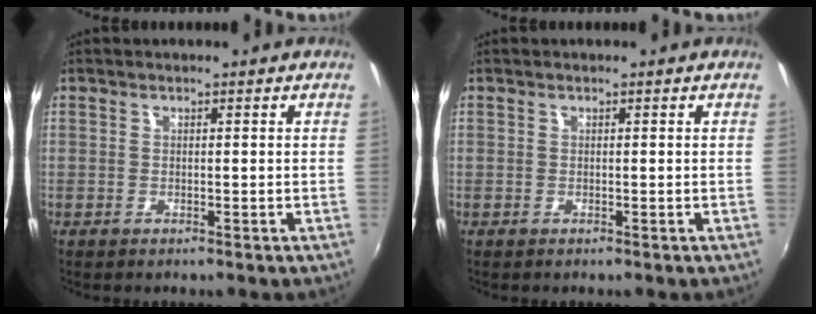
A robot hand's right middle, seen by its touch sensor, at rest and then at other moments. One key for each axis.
{"total": 0.0}